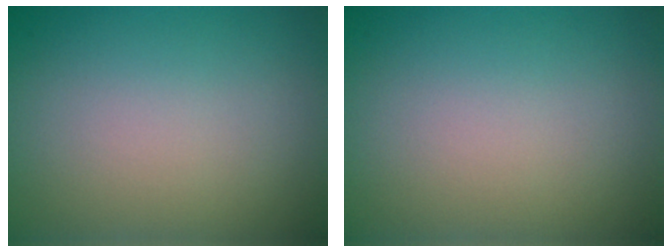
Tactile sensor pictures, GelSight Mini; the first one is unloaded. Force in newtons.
{"total": 0.0}